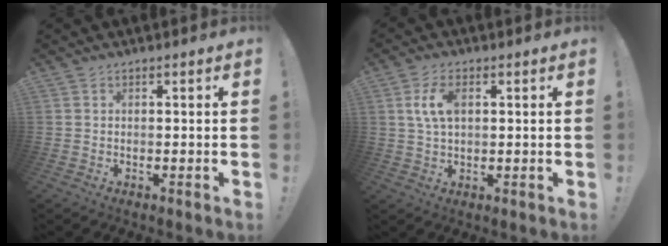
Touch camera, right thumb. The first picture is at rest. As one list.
[{"total": 7.0, "force": [1.7, 3.9, 5.5], "torque": [-0.102, 0.003, 0.029]}]